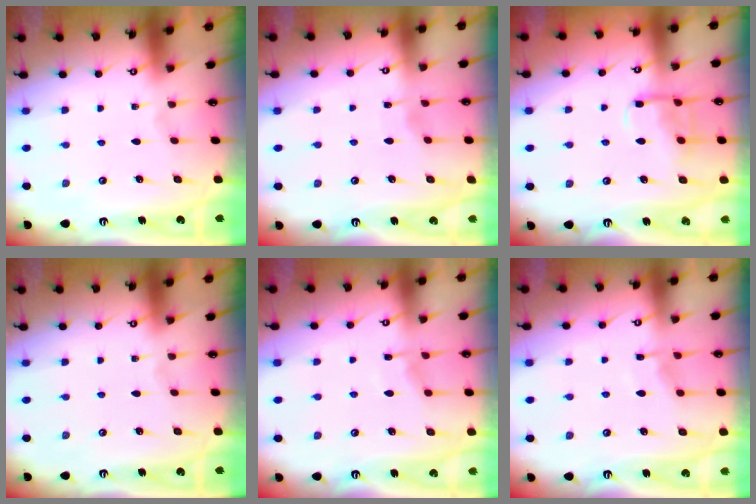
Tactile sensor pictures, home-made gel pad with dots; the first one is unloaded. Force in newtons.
{"total": 2.6, "press": 2.6, "slide": 0.4}
{"total": 9.4, "press": 9.3, "slide": 0.9}
{"total": 0.0}
{"total": 4.8, "press": 4.7, "slide": 0.5}
{"total": 5.3, "press": 5.3, "slide": 0.6}